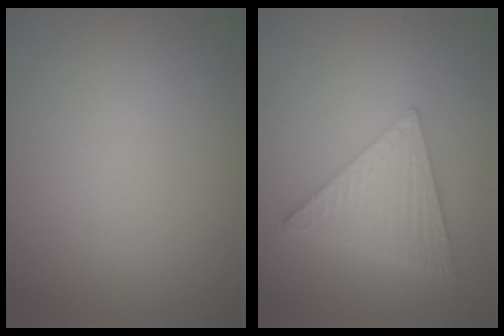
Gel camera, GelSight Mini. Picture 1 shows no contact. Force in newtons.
{"total": 6.7, "press": 4.8, "slide": 4.7}